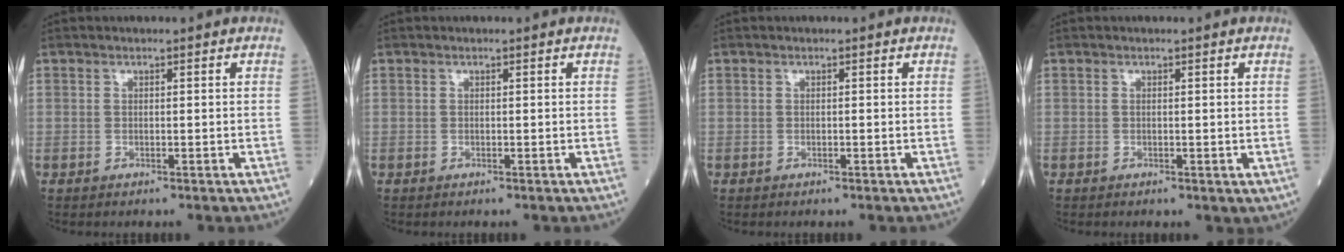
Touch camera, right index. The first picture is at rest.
{"total": 0.0}
{"total": 0.0}
{"total": 0.5, "force": [0.1, 0.3, 0.4], "torque": [-0.006, -0.001, 0.003]}